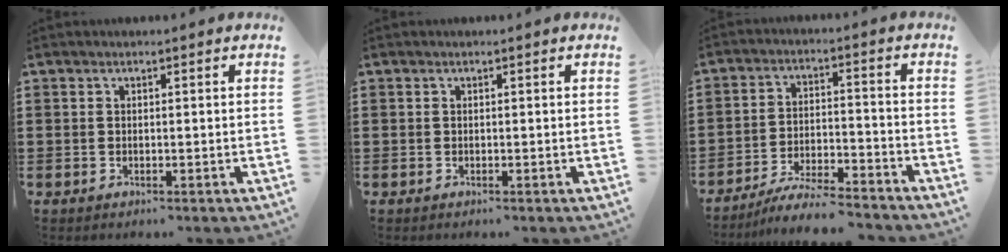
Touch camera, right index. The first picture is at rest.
{"total": 0.0}
{"total": 6.1, "force": [-5.9, 0.0, 1.8], "torque": [-0.042, -0.004, -0.115]}